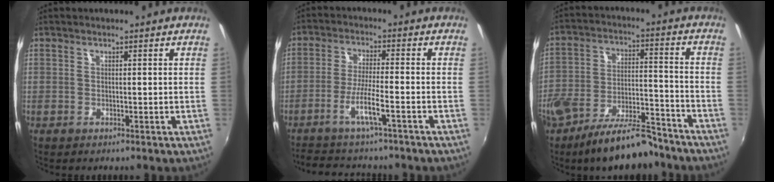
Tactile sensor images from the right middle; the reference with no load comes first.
{"total": 9.2, "force": [-7.3, 0.8, 5.5], "torque": [-0.119, -0.012, -0.125]}
{"total": 14.6, "force": [-10.7, 5.2, 8.4], "torque": [-0.158, -0.005, -0.170]}